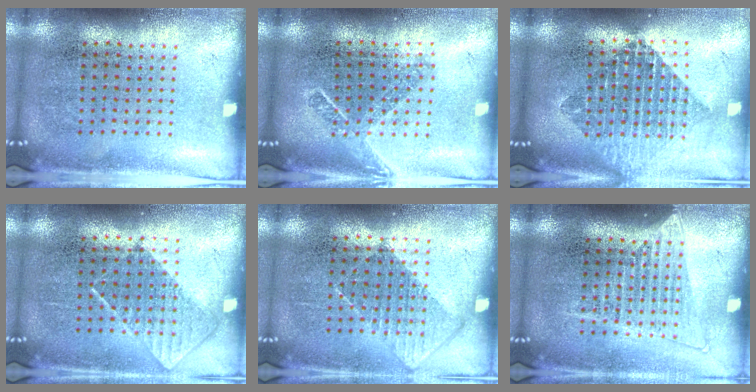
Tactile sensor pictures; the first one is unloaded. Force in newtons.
{"total": 1.7, "press": 1.3, "slide": 1.1}
{"total": 2.1, "press": 1.7, "slide": 1.3}
{"total": 0.8, "press": 0.8, "slide": 0.4}
{"total": 0.8, "press": 0.7, "slide": 0.4}
{"total": 1.3, "press": 1.1, "slide": 0.6}